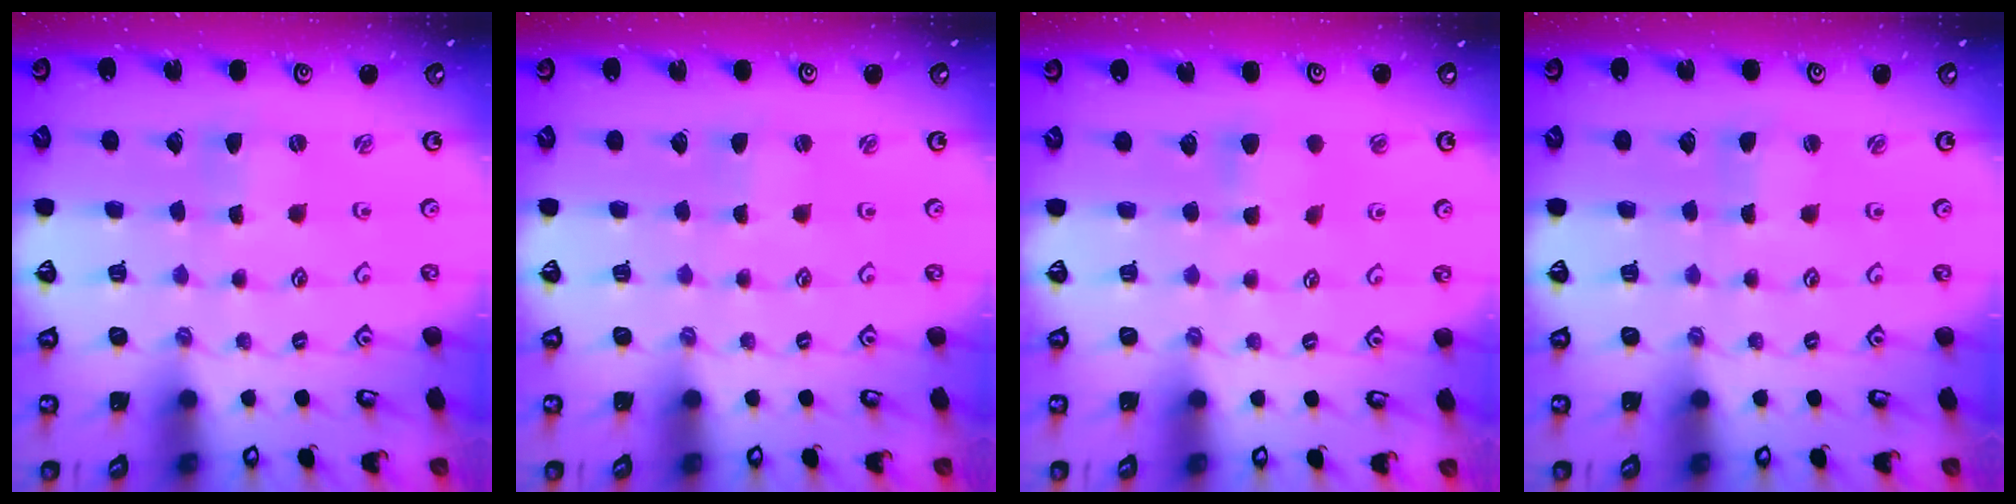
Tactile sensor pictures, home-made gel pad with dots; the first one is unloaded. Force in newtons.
{"total": 1.5, "press": 1.4, "slide": 0.3}
{"total": 5.0, "press": 4.9, "slide": 0.9}
{"total": 1.2, "press": 1.2, "slide": 0.0}